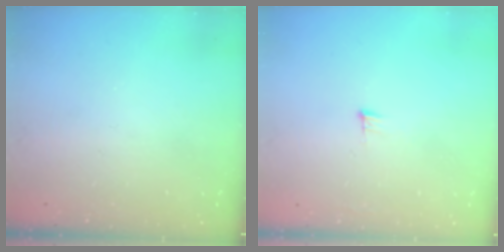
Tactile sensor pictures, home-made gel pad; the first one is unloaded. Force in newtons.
{"total": 5.2, "press": 5.0, "slide": 1.3}